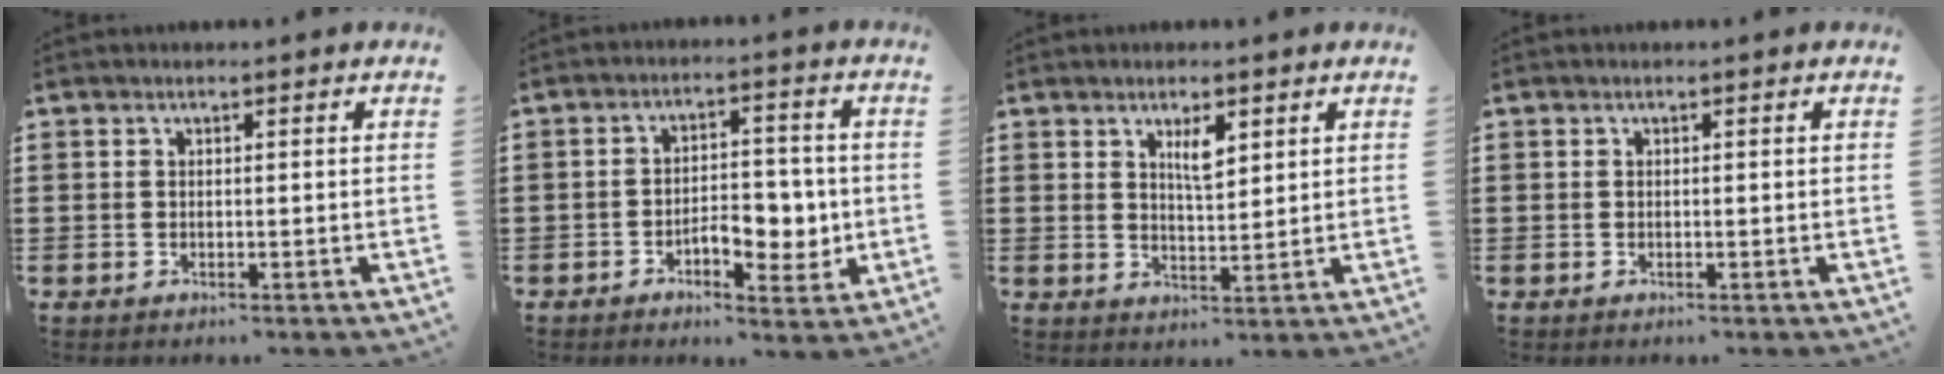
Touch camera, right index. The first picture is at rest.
{"total": 6.7, "force": [-1.8, 3.6, 5.3], "torque": [-0.067, 0.002, -0.036]}
{"total": 3.5, "force": [1.9, 1.1, 2.8], "torque": [-0.043, -0.002, 0.029]}
{"total": 0.0}